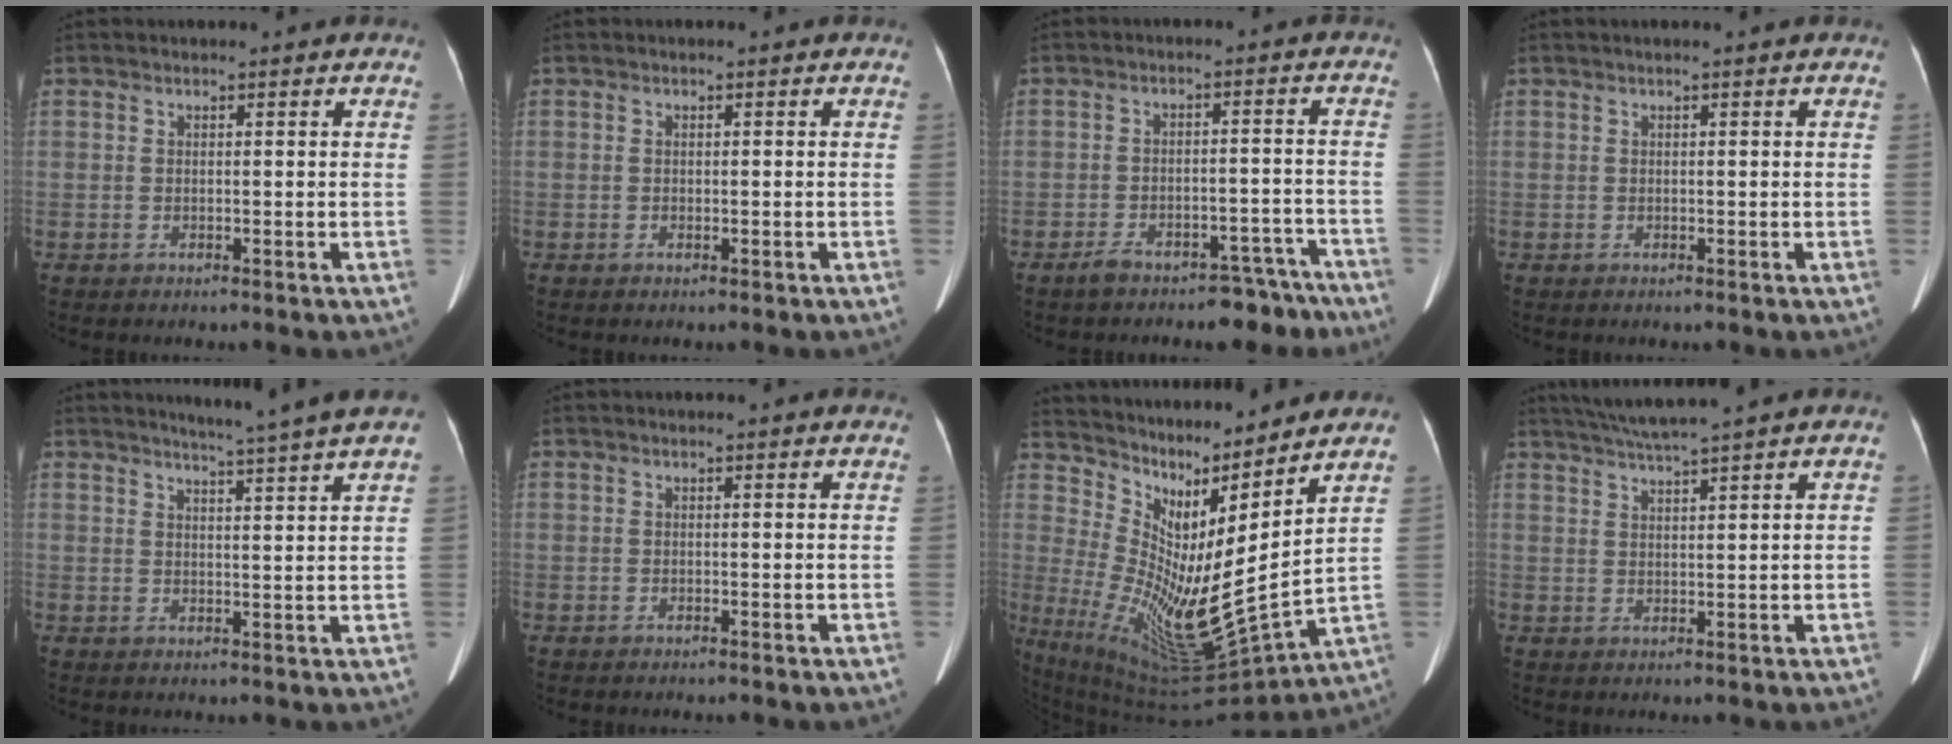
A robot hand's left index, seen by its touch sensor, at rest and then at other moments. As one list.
[{"total": 0.0}, {"total": 8.6, "force": [-7.4, 3.3, 2.9], "torque": [-0.022, 0.031, -0.103]}, {"total": 0.7, "force": [0.6, -0.1, 0.4], "torque": [-0.006, 0.010, 0.013]}, {"total": 7.0, "force": [6.1, -1.4, 3.1], "torque": [-0.051, -0.003, 0.075]}, {"total": 3.2, "force": [3.0, 0.3, 1.1], "torque": [-0.015, 0.015, 0.022]}, {"total": 15.4, "force": [8.6, 1.0, 12.7], "torque": [-0.228, -0.031, 0.167]}, {"total": 6.1, "force": [5.2, -1.6, 2.7], "torque": [-0.047, 0.011, 0.094]}]